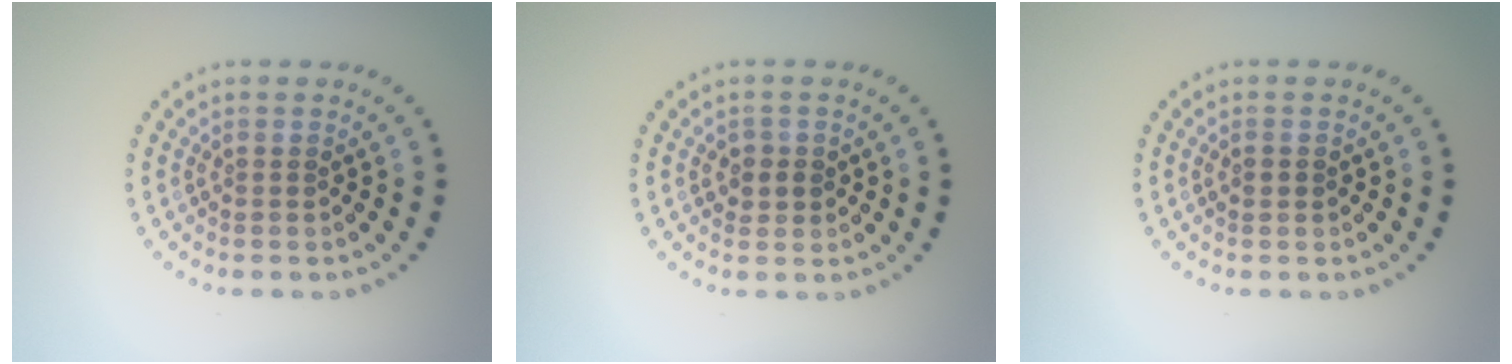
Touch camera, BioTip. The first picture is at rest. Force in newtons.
{"total": 1.5, "press": 1.4, "slide": 0.7}
{"total": 0.9, "press": 0.9, "slide": 0.0}